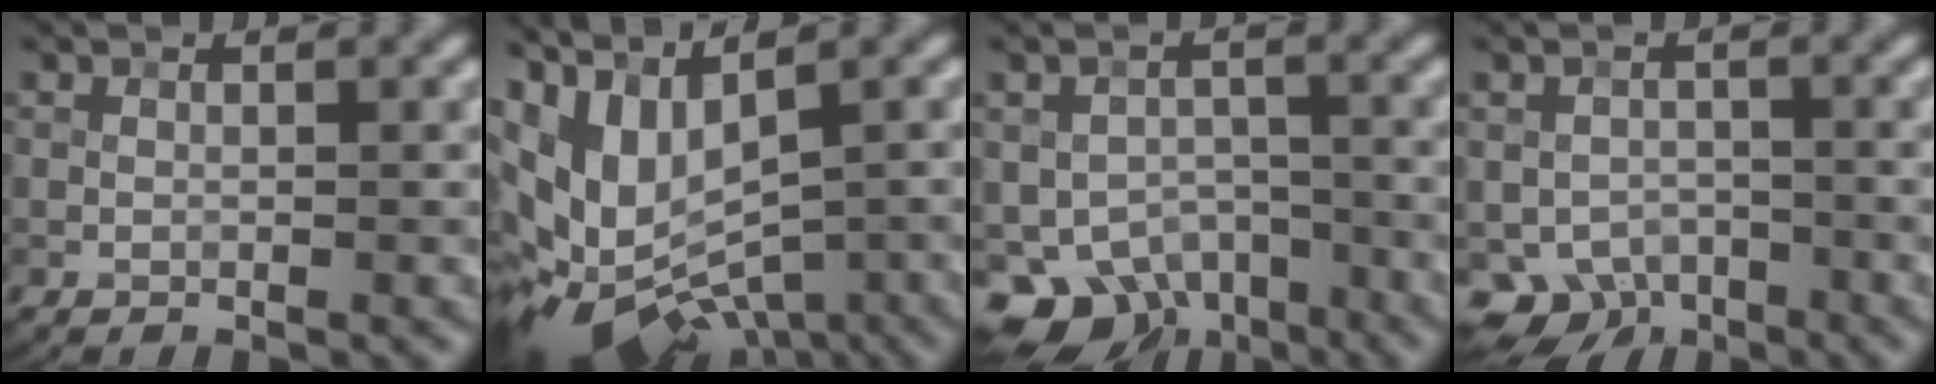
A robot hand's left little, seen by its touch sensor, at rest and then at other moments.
{"total": 11.8, "force": [-1.5, 7.1, 9.4], "torque": [-0.182, -0.019, 0.022]}
{"total": 7.6, "force": [-5.1, 4.4, 3.5], "torque": [-0.051, -0.019, -0.082]}
{"total": 4.0, "force": [-2.4, 2.8, 1.5], "torque": [-0.017, -0.010, -0.038]}